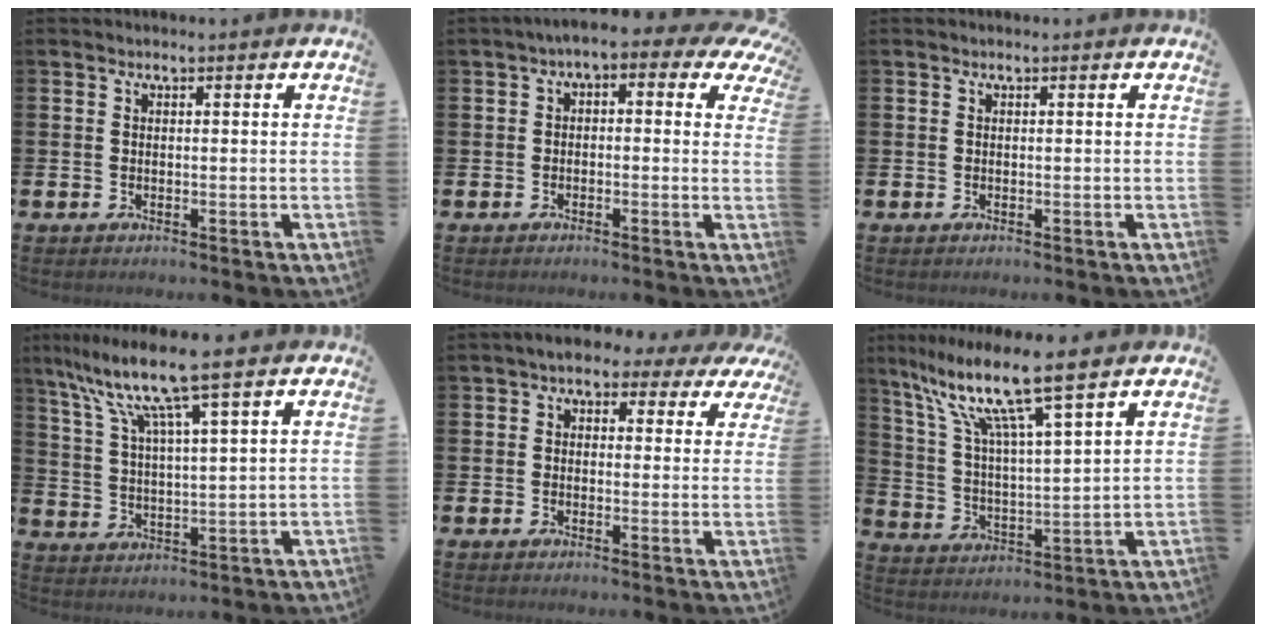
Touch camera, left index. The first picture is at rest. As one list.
[{"total": 2.2, "force": [-0.9, 1.1, 1.7], "torque": [-0.033, -0.007, -0.027]}, {"total": 0.0}, {"total": 10.0, "force": [7.6, 0.7, 6.6], "torque": [-0.149, -0.027, 0.129]}, {"total": 3.1, "force": [1.9, 2.1, 1.3], "torque": [-0.037, -0.002, 0.029]}, {"total": 11.3, "force": [9.0, 0.8, 6.8], "torque": [-0.171, -0.041, 0.150]}]